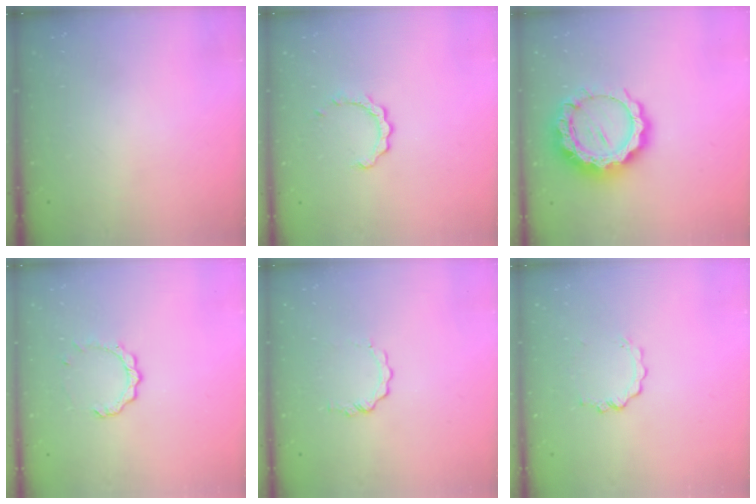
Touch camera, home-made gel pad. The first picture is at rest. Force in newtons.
{"total": 2.3, "press": 2.3, "slide": 0.2}
{"total": 16.7, "press": 16.7, "slide": 1.1}
{"total": 4.1, "press": 4.1, "slide": 0.3}
{"total": 4.5, "press": 4.4, "slide": 0.4}
{"total": 3.3, "press": 3.3, "slide": 0.3}